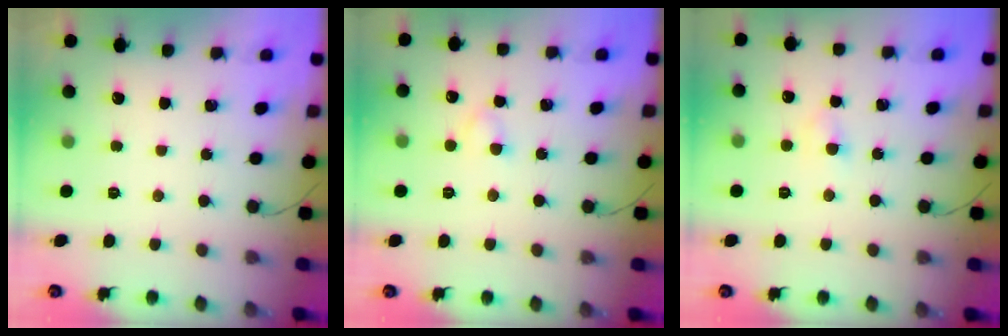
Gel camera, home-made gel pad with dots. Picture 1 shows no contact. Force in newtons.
{"total": 2.7, "press": 2.5, "slide": 1.1}
{"total": 2.9, "press": 2.7, "slide": 1.2}